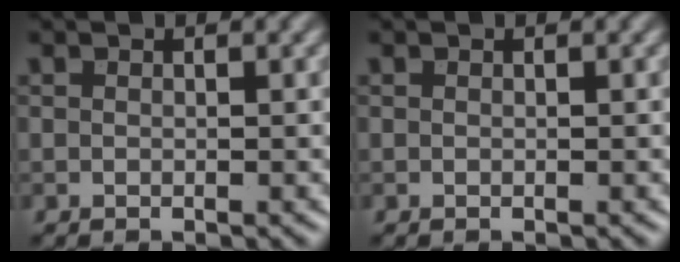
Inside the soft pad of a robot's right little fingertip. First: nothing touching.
{"total": 0.0}